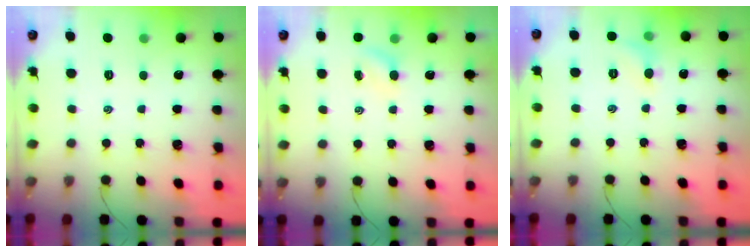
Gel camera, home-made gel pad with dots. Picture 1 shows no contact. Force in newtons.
{"total": 3.5, "press": 3.5, "slide": 0.8}
{"total": 6.3, "press": 6.0, "slide": 1.8}